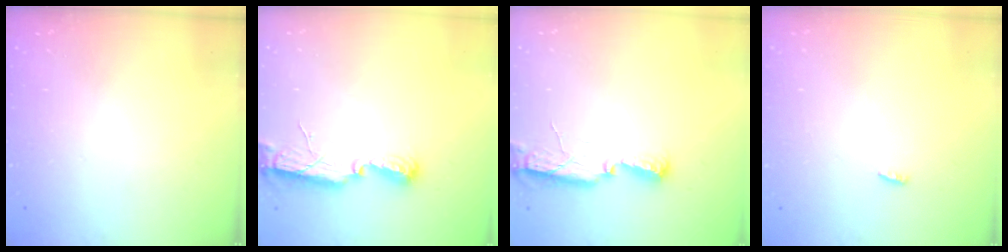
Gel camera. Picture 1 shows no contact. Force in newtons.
{"total": 7.5, "press": 7.5, "slide": 0.4}
{"total": 9.5, "press": 8.0, "slide": 5.2}
{"total": 2.3, "press": 2.1, "slide": 0.8}